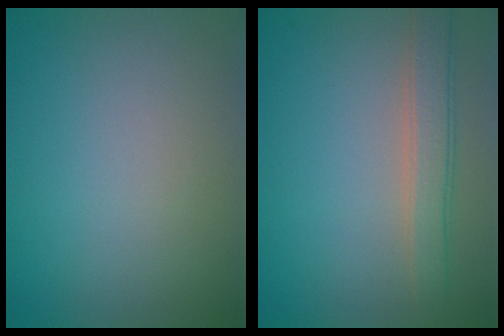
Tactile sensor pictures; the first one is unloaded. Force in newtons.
{"total": 3.3, "press": 3.3, "slide": 0.3}